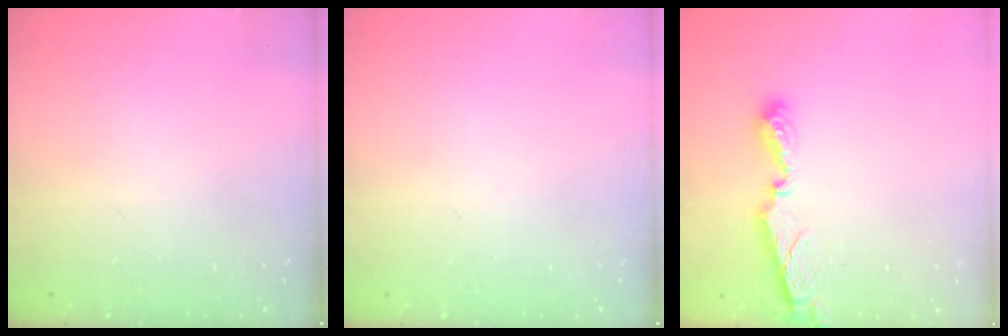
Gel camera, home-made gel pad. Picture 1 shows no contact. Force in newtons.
{"total": 0.0}
{"total": 7.8, "press": 7.8, "slide": 0.5}